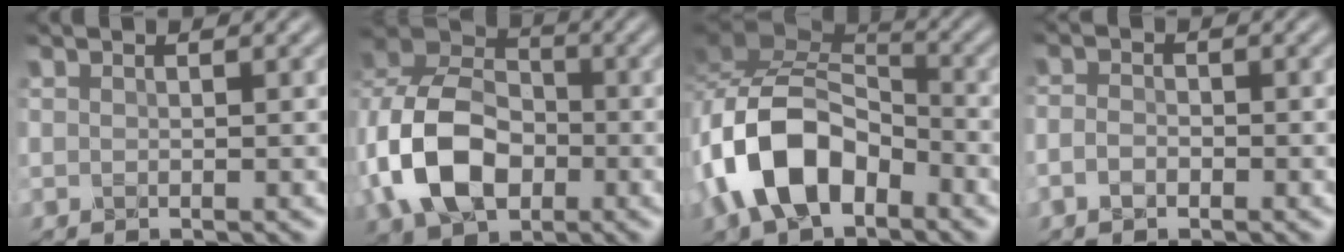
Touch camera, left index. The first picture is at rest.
{"total": 10.6, "force": [-2.8, 7.2, 7.2], "torque": [-0.167, 0.001, -0.063]}
{"total": 9.0, "force": [-4.1, 5.2, 6.1], "torque": [-0.124, 0.013, -0.084]}
{"total": 1.3, "force": [-0.9, 0.6, 0.7], "torque": [-0.018, 0.005, -0.023]}